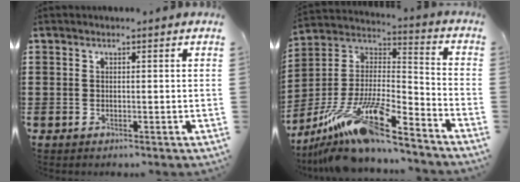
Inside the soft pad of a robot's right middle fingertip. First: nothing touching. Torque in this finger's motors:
{"motor_torque": [2.14, 0.00, 1.05, 0.21]}